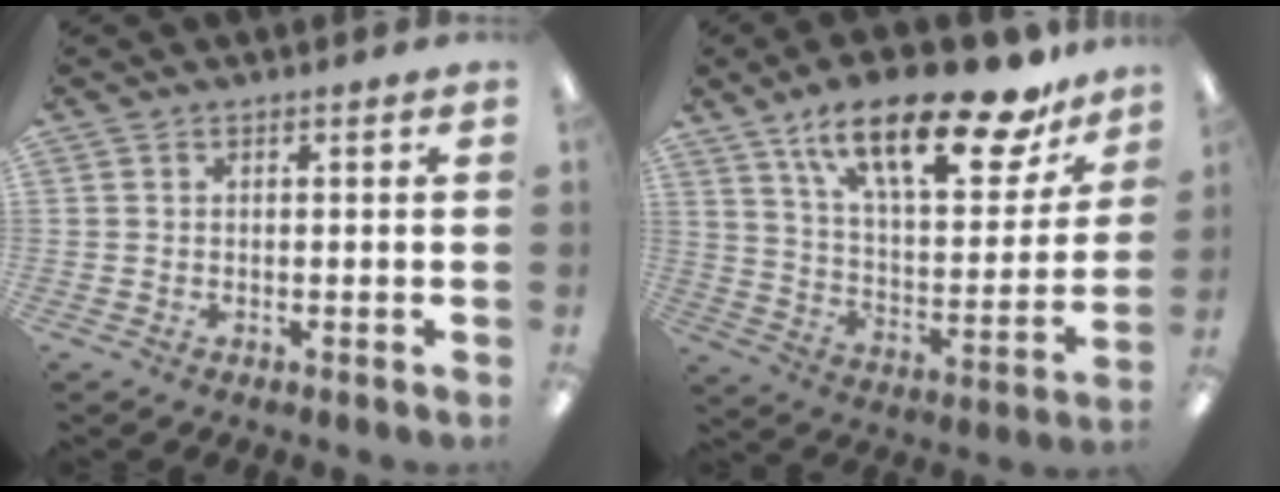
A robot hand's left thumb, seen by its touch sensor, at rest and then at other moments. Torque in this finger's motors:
{"motor_torque": [0.40, 0.42, 1.37, -1.41, 0.32]}